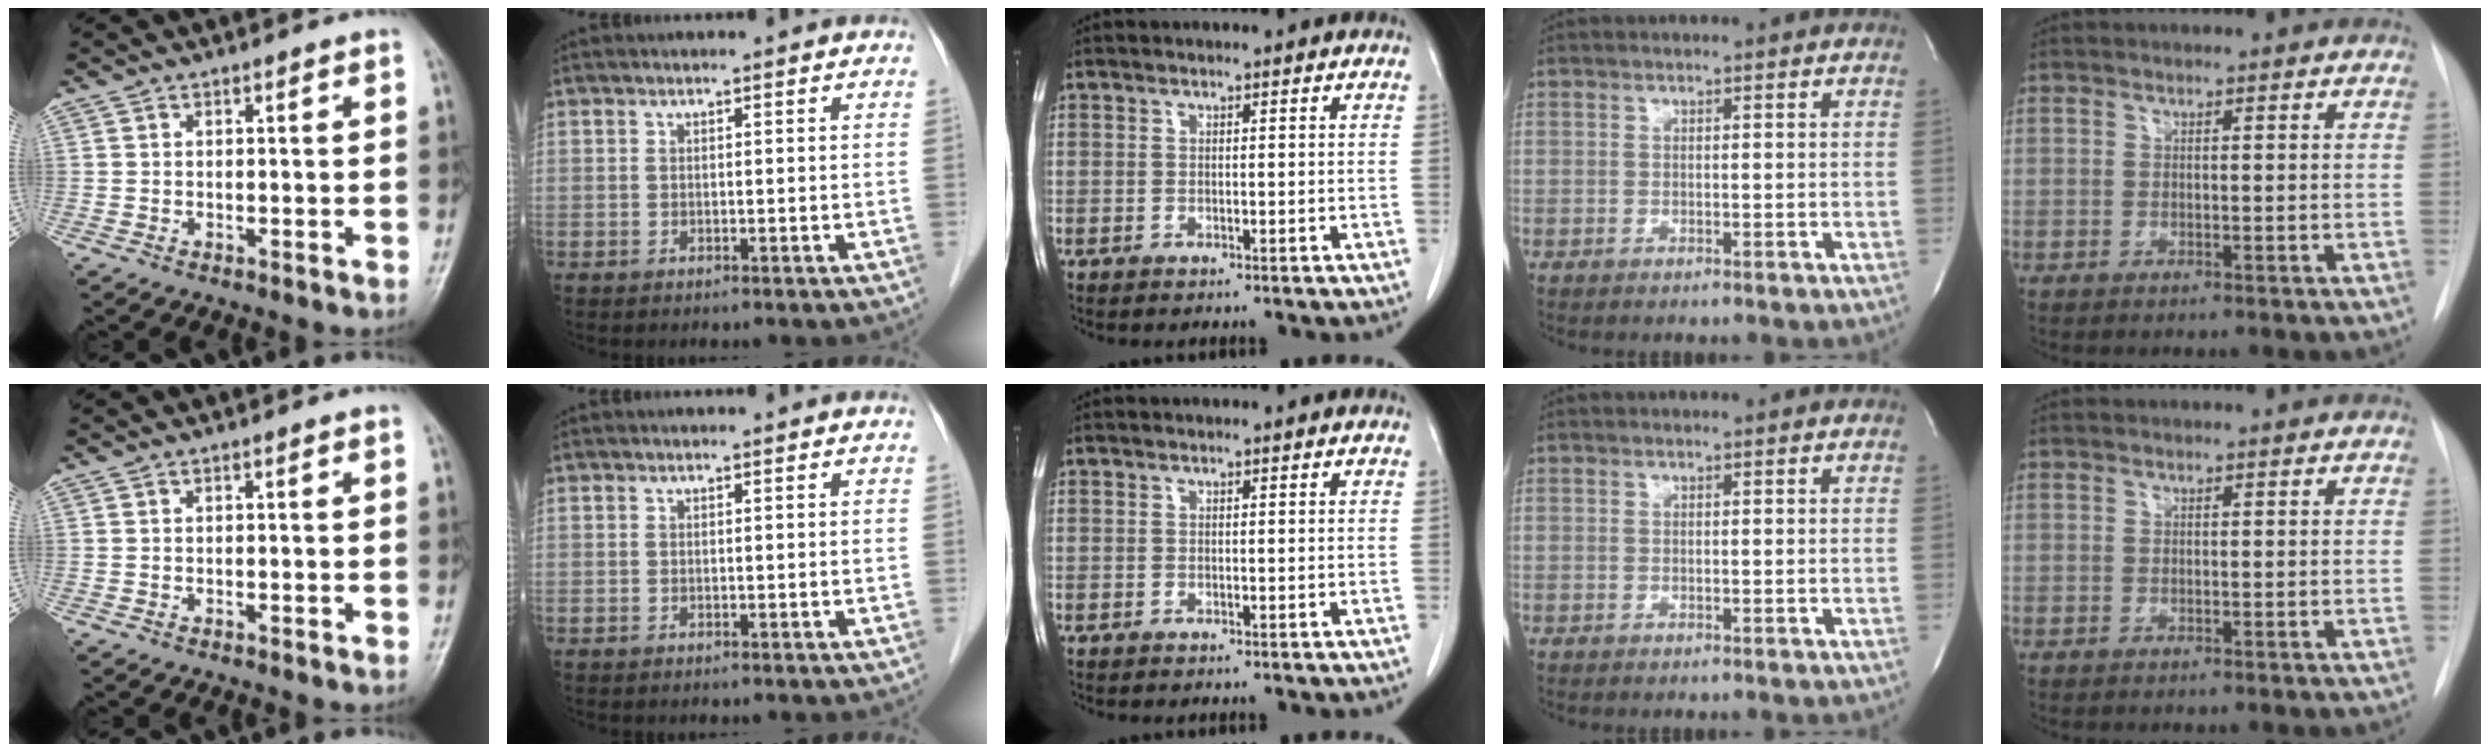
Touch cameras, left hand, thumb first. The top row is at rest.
{}